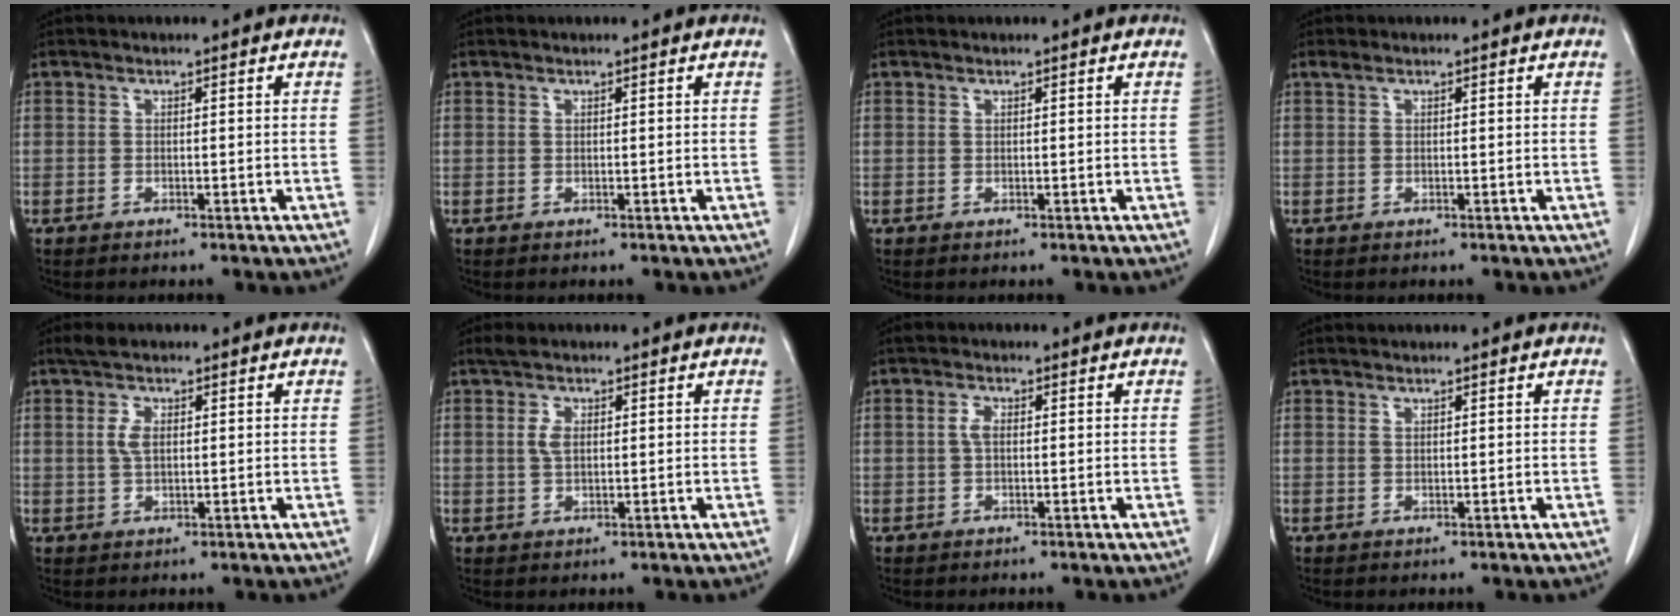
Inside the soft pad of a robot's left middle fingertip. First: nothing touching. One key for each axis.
{"total": 0.0}
{"total": 0.0}
{"total": 0.6, "fx": 0.5, "fy": 0.0, "fz": 0.3, "tx": -0.015, "ty": 0.009, "tz": 0.012}
{"total": 3.1, "fx": 1.0, "fy": 1.5, "fz": 2.6, "tx": -0.058, "ty": 0.008, "tz": 0.020}
{"total": 2.8, "fx": 0.9, "fy": 1.5, "fz": 2.2, "tx": -0.048, "ty": 0.007, "tz": 0.018}
{"total": 1.5, "fx": 0.2, "fy": 0.8, "fz": 1.2, "tx": -0.027, "ty": 0.002, "tz": 0.001}
{"total": 0.5, "fx": 0.5, "fy": -0.1, "fz": 0.2, "tx": -0.009, "ty": -0.001, "tz": 0.011}